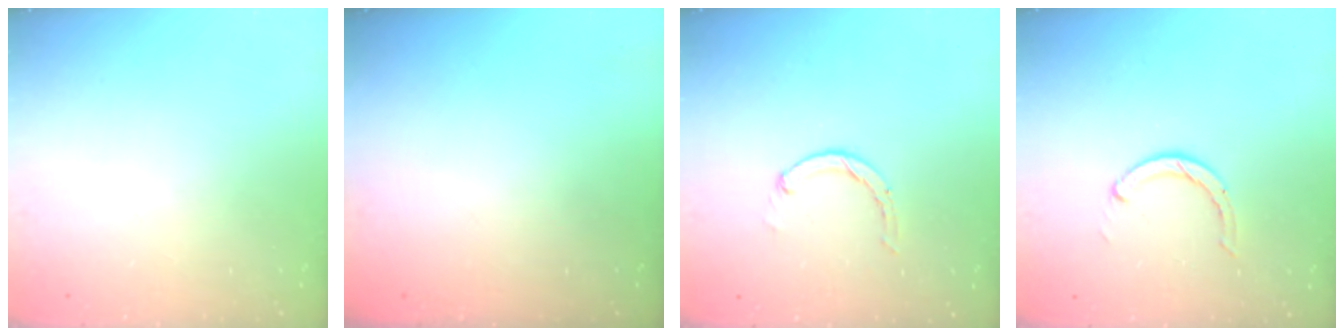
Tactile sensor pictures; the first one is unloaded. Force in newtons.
{"total": 0.0}
{"total": 0.8, "press": 0.8, "slide": 0.2}
{"total": 2.2, "press": 2.2, "slide": 0.3}